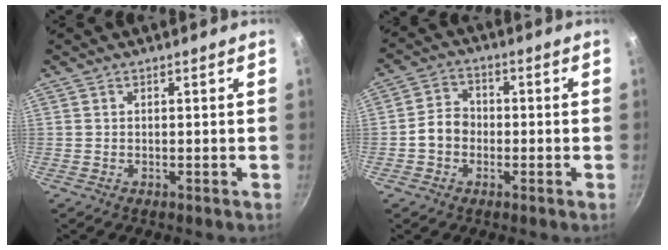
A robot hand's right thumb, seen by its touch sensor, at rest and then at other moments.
{"total": 5.3, "force": [-1.2, 4.4, 2.7], "torque": [-0.023, 0.022, -0.031]}